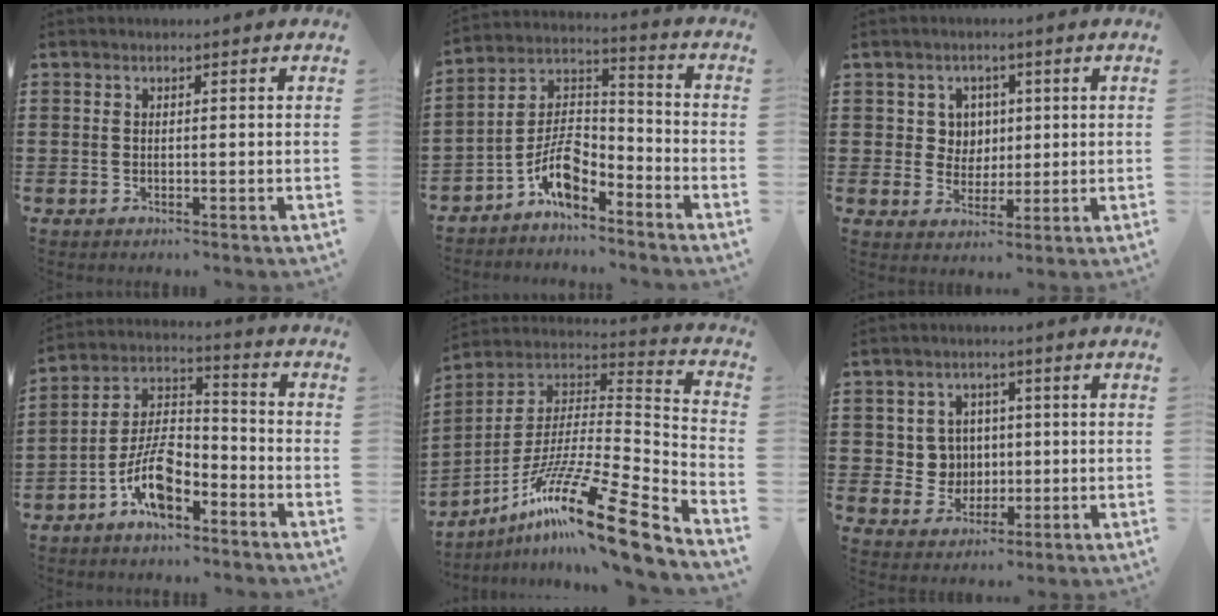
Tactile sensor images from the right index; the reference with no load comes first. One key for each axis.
{"total": 8.1, "fx": -5.5, "fy": 3.2, "fz": 5.1, "tx": -0.116, "ty": -0.009, "tz": -0.109}
{"total": 4.4, "fx": 1.2, "fy": 4.1, "fz": 1.1, "tx": -0.041, "ty": 0.015, "tz": 0.020}
{"total": 9.4, "fx": -5.7, "fy": 3.7, "fz": 6.5, "tx": -0.147, "ty": -0.001, "tz": -0.110}
{"total": 17.6, "fx": -11.6, "fy": 1.8, "fz": 13.1, "tx": -0.232, "ty": 0.016, "tz": -0.211}
{"total": 4.7, "fx": 0.6, "fy": 4.5, "fz": 1.2, "tx": -0.045, "ty": 0.015, "tz": 0.008}